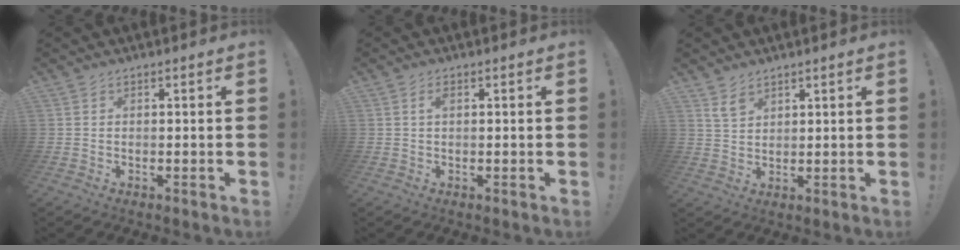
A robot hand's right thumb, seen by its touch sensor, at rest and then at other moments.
{"total": 1.5, "force": [0.3, 0.7, 1.3], "torque": [-0.026, 0.005, 0.004]}
{"total": 4.6, "force": [3.3, 2.7, 1.7], "torque": [-0.025, -0.016, 0.064]}